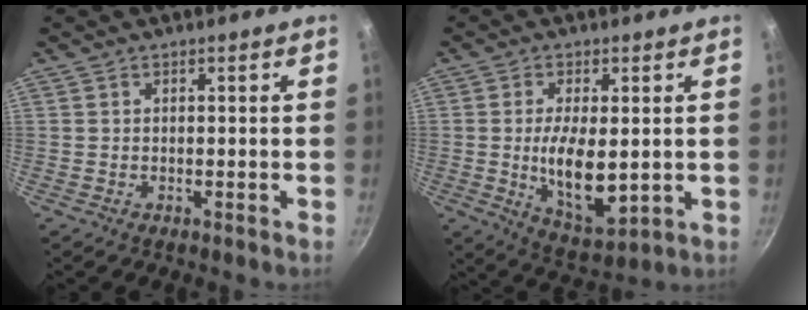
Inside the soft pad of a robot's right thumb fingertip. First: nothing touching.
{"total": 11.5, "force": [-0.1, 5.1, 10.3], "torque": [-0.179, -0.016, 0.010]}